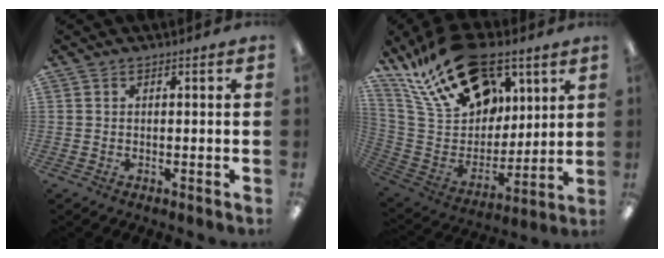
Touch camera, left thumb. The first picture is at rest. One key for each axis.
{"total": 25.8, "fx": 15.6, "fy": 14.9, "fz": 14.1, "tx": -0.261, "ty": -0.078, "tz": 0.282}